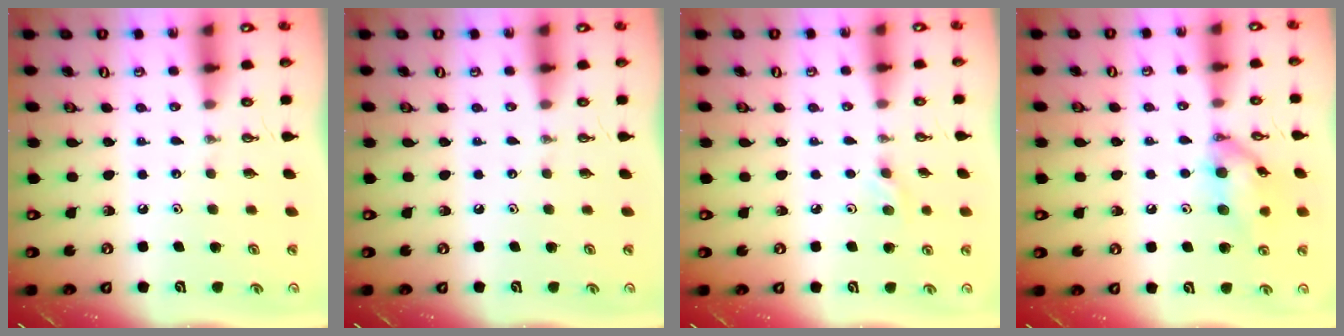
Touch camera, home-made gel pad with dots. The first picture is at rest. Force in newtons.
{"total": 0.0}
{"total": 3.9, "press": 3.8, "slide": 0.6}
{"total": 13.3, "press": 13.2, "slide": 0.8}